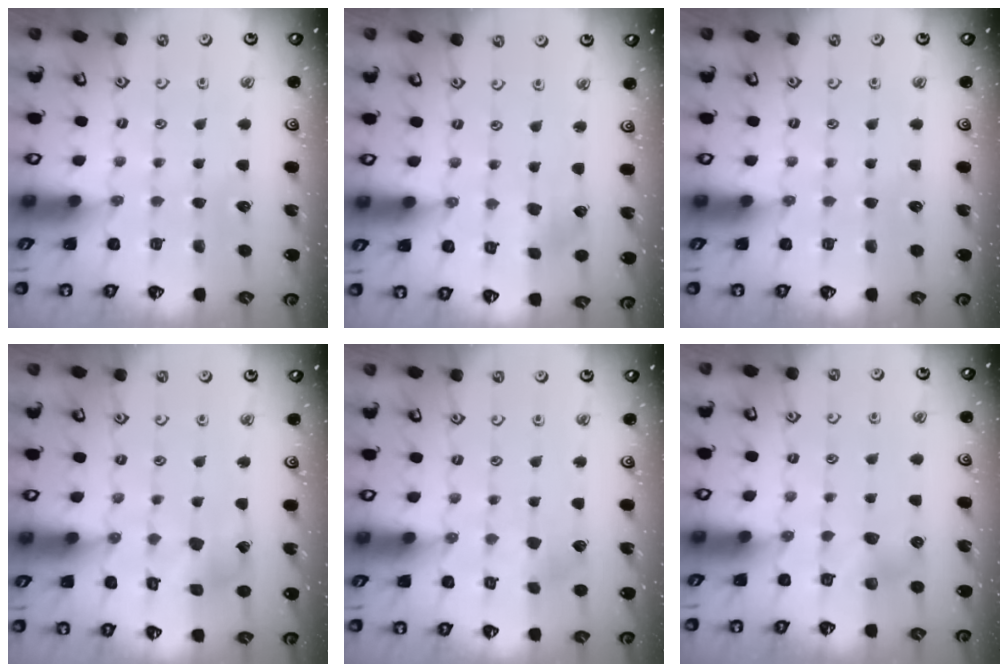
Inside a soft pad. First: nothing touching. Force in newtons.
{"total": 2.3, "press": 2.3, "slide": 0.4}
{"total": 0.0}
{"total": 6.5, "press": 6.5, "slide": 0.6}
{"total": 3.6, "press": 3.6, "slide": 0.4}
{"total": 6.0, "press": 6.0, "slide": 0.4}